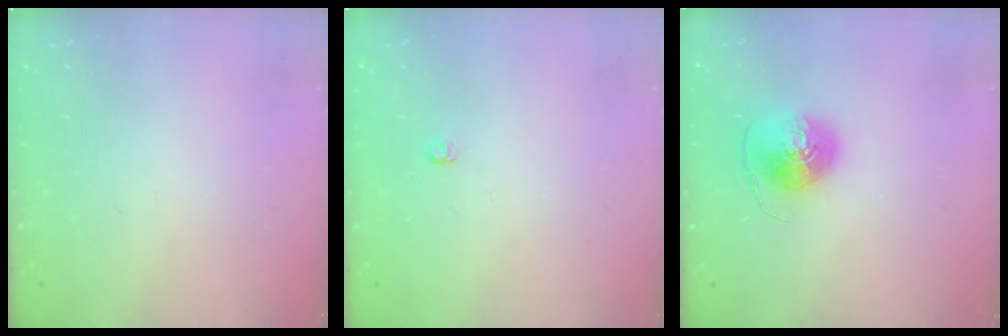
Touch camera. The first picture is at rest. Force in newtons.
{"total": 3.9, "press": 3.9, "slide": 0.7}
{"total": 8.1, "press": 8.0, "slide": 0.3}